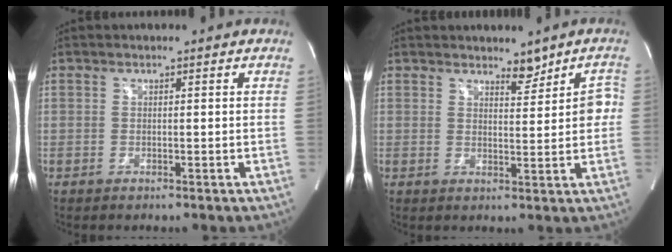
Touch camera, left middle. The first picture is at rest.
{"total": 3.3, "force": [1.9, 1.3, 2.3], "torque": [-0.017, 0.007, 0.029]}